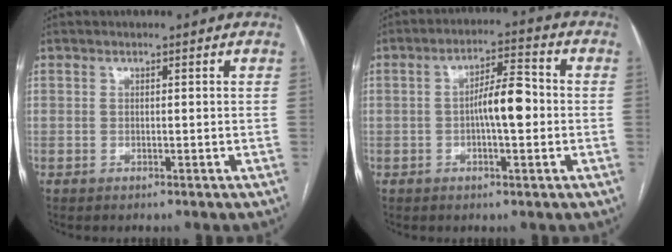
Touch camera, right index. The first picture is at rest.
{"total": 6.9, "force": [-0.7, 1.6, 6.6], "torque": [-0.115, 0.016, -0.014]}